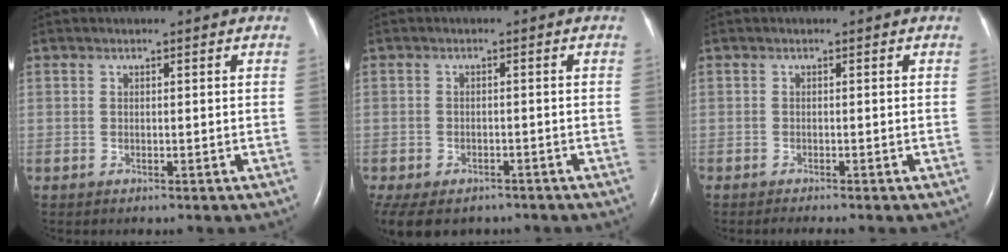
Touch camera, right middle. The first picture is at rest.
{"total": 12.8, "force": [-8.3, 8.0, 5.5], "torque": [-0.148, -0.016, -0.104]}
{"total": 1.3, "force": [-1.1, -0.3, 0.6], "torque": [-0.013, -0.002, -0.019]}